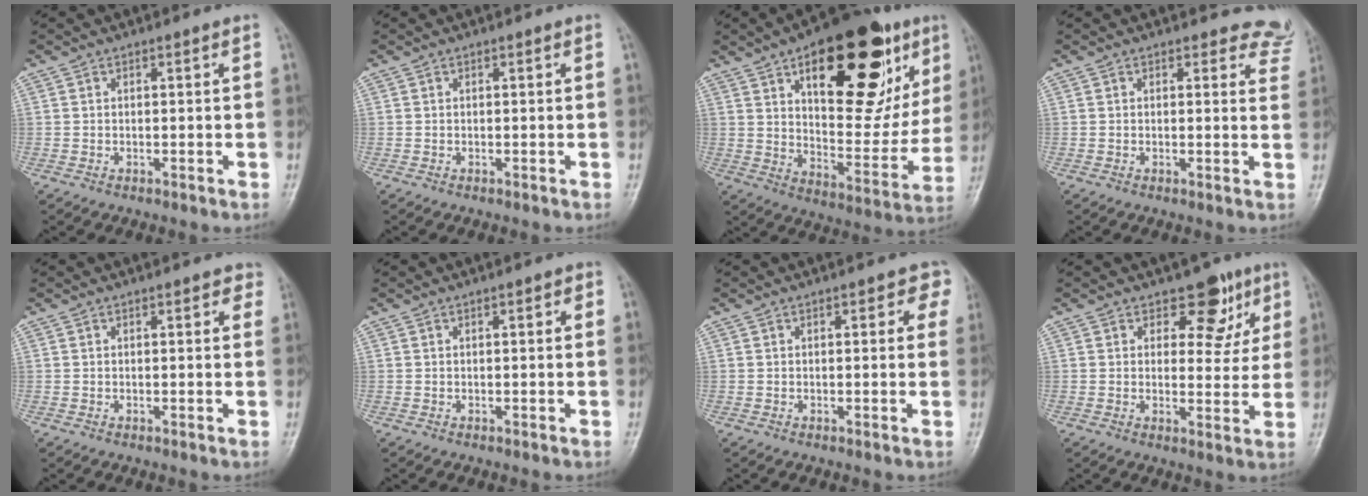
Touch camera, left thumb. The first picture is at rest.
{"total": 0.0}
{"total": 28.3, "force": [12.9, 12.6, 21.8], "torque": [-0.264, -0.025, 0.196]}
{"total": 6.0, "force": [5.5, 2.4, -0.6], "torque": [0.062, -0.029, 0.024]}
{"total": 2.0, "force": [1.1, 1.0, 1.4], "torque": [-0.002, 0.000, 0.007]}
{"total": 1.1, "force": [0.3, 0.4, 1.0], "torque": [-0.011, 0.003, 0.002]}
{"total": 3.6, "force": [1.4, 1.8, 2.7], "torque": [-0.001, 0.000, 0.005]}
{"total": 7.2, "force": [4.0, 4.8, 3.7], "torque": [0.000, -0.018, 0.052]}